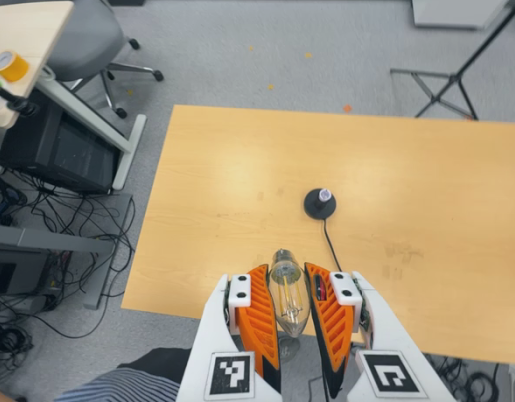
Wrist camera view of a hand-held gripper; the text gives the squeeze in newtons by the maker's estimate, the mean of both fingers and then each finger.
{"total": 22.5, "left": 25.1, "right": 19.9}